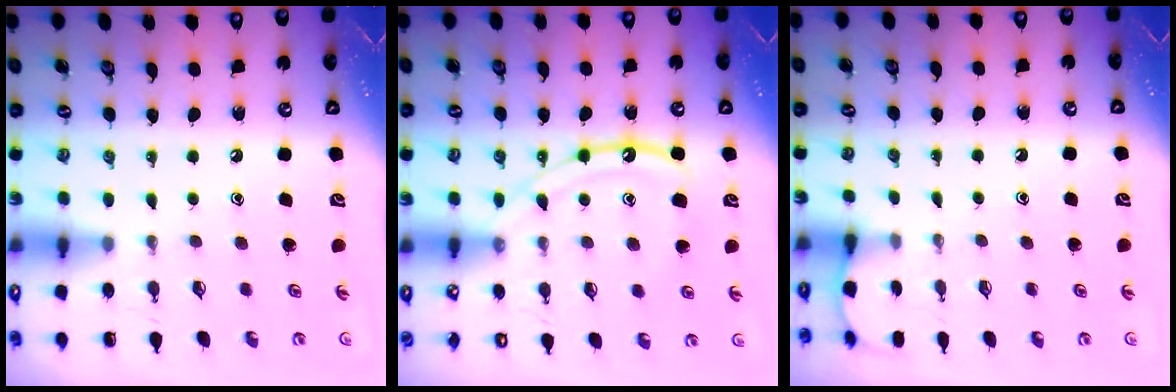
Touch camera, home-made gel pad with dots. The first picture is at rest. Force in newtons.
{"total": 12.8, "press": 12.7, "slide": 1.3}
{"total": 1.9, "press": 1.9, "slide": 0.2}